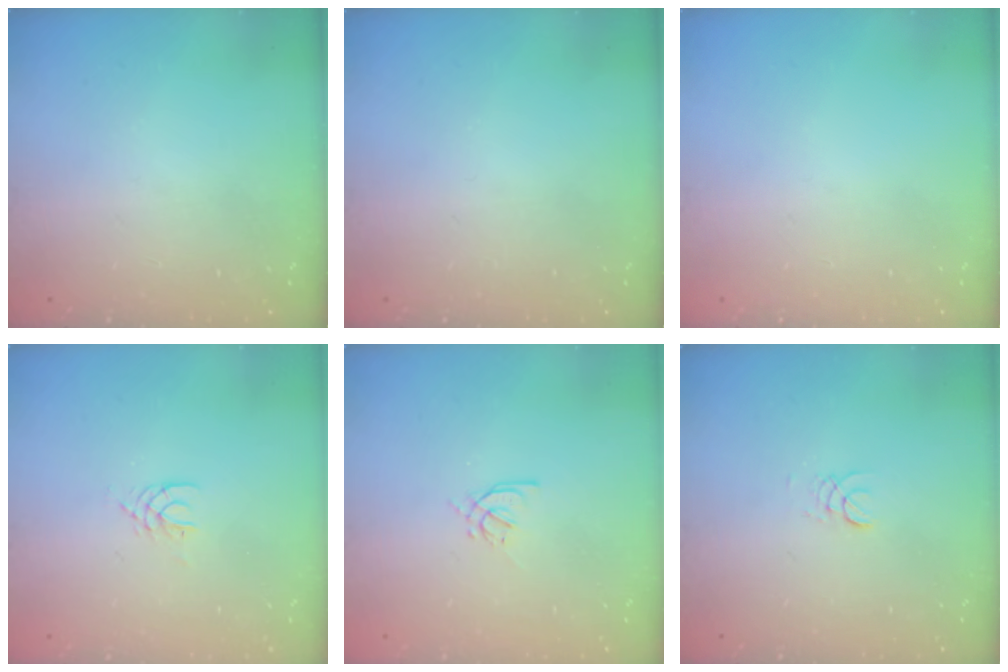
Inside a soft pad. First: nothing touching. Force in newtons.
{"total": 0.0}
{"total": 0.0}
{"total": 3.4, "press": 3.4, "slide": 0.4}
{"total": 2.9, "press": 2.8, "slide": 0.8}
{"total": 2.0, "press": 2.0, "slide": 0.2}